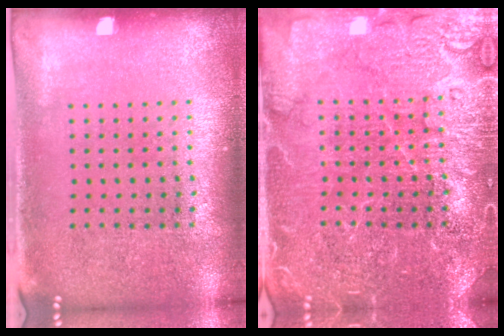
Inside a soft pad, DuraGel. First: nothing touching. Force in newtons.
{"total": 4.1, "press": 4.1, "slide": 0.6}